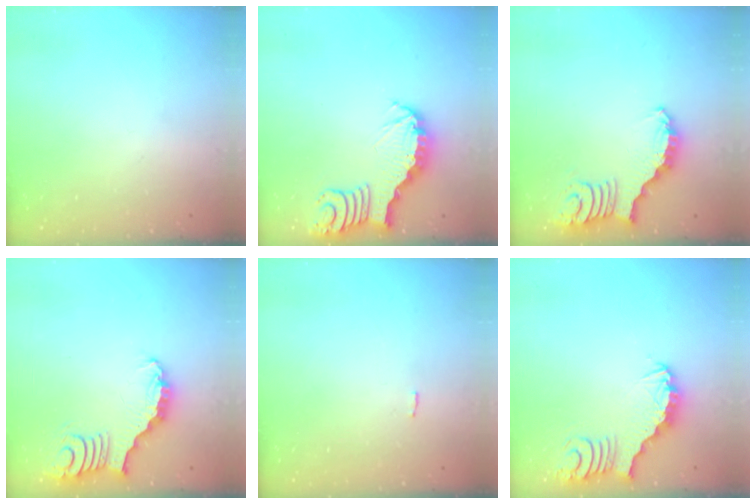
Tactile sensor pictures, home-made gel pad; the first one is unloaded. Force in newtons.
{"total": 3.9, "press": 3.9, "slide": 0.2}
{"total": 2.6, "press": 2.5, "slide": 0.5}
{"total": 3.5, "press": 3.5, "slide": 0.5}
{"total": 2.3, "press": 2.3, "slide": 0.1}
{"total": 4.9, "press": 4.9, "slide": 0.4}